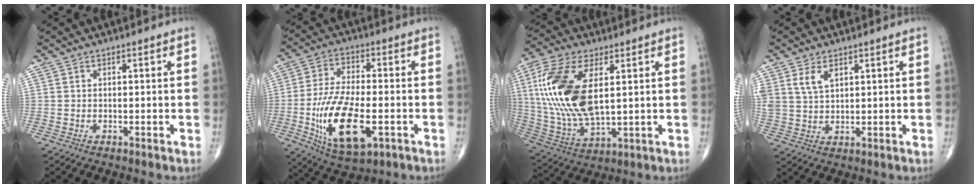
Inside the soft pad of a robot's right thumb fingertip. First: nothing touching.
{"total": 16.9, "force": [-4.5, 7.5, 14.4], "torque": [-0.272, 0.002, -0.071]}
{"total": 19.8, "force": [4.1, 9.6, 16.8], "torque": [-0.364, -0.016, 0.081]}
{"total": 4.8, "force": [2.4, 2.7, 3.2], "torque": [-0.057, -0.008, 0.053]}